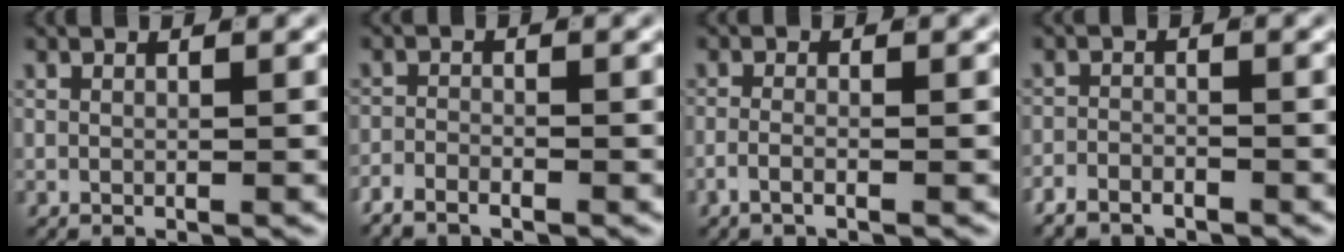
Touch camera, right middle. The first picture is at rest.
{"total": 2.6, "force": [-2.3, 0.9, 0.7], "torque": [-0.010, -0.003, -0.046]}
{"total": 1.8, "force": [-1.4, 0.3, 1.2], "torque": [-0.033, -0.007, -0.024]}
{"total": 2.8, "force": [-2.6, 1.1, 0.4], "torque": [-0.002, -0.004, -0.047]}